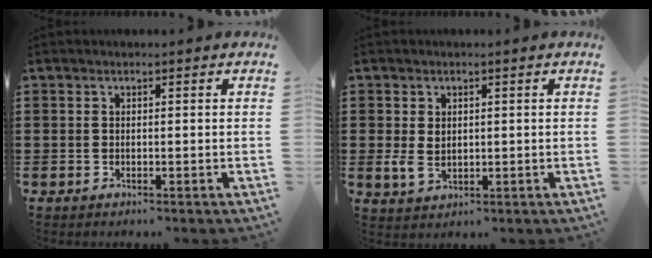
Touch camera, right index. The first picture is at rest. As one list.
[{"total": 3.0, "force": [0.0, 2.1, 2.1], "torque": [-0.045, 0.005, 0.000]}]